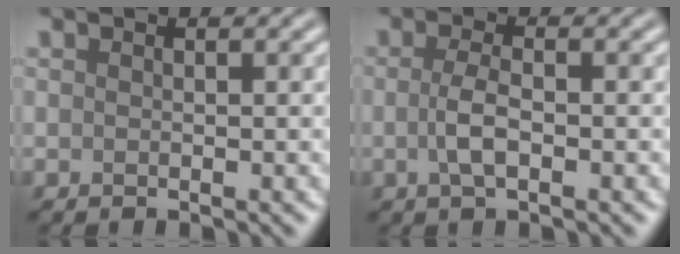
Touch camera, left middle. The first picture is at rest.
{"total": 2.3, "force": [-0.4, 0.8, 2.1], "torque": [-0.048, 0.002, -0.011]}